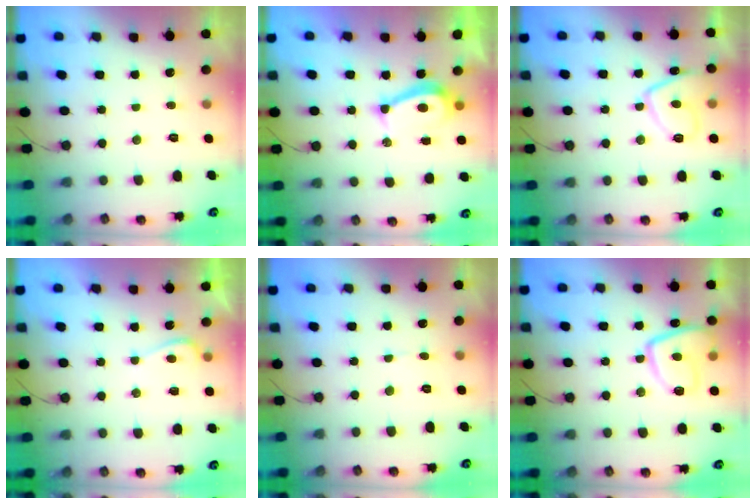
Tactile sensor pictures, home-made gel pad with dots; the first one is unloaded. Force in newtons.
{"total": 7.3, "press": 7.3, "slide": 0.4}
{"total": 9.1, "press": 8.9, "slide": 1.5}
{"total": 2.4, "press": 2.4, "slide": 0.3}
{"total": 3.3, "press": 3.3, "slide": 0.3}
{"total": 11.7, "press": 11.6, "slide": 1.2}